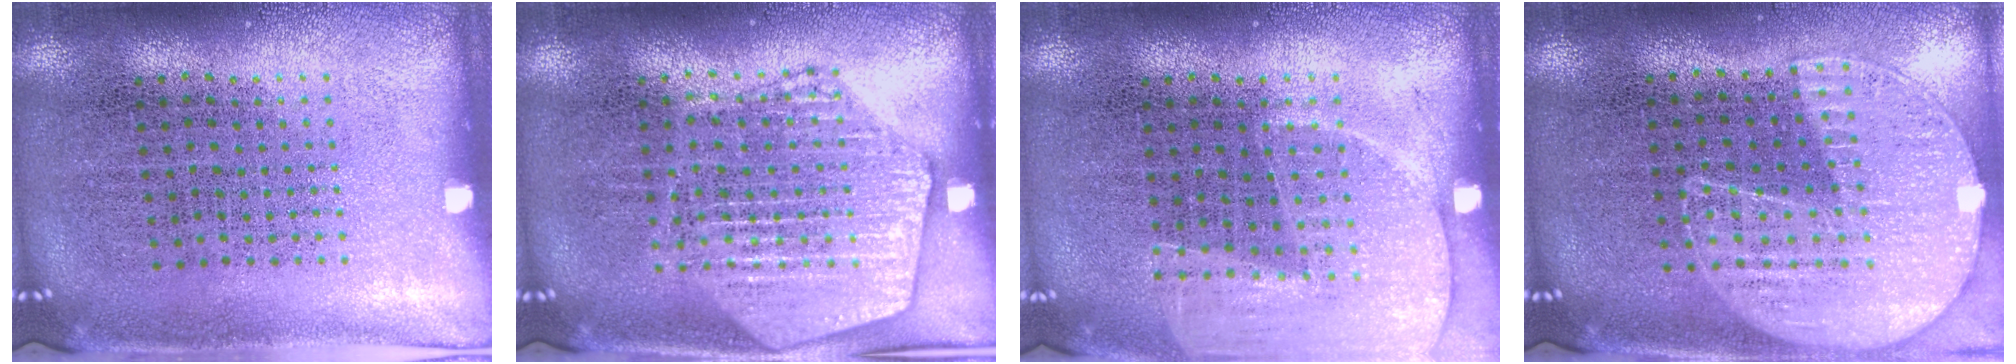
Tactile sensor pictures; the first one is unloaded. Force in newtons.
{"total": 1.9, "press": 1.9, "slide": 0.3}
{"total": 1.5, "press": 1.4, "slide": 0.3}
{"total": 1.1, "press": 1.1, "slide": 0.4}